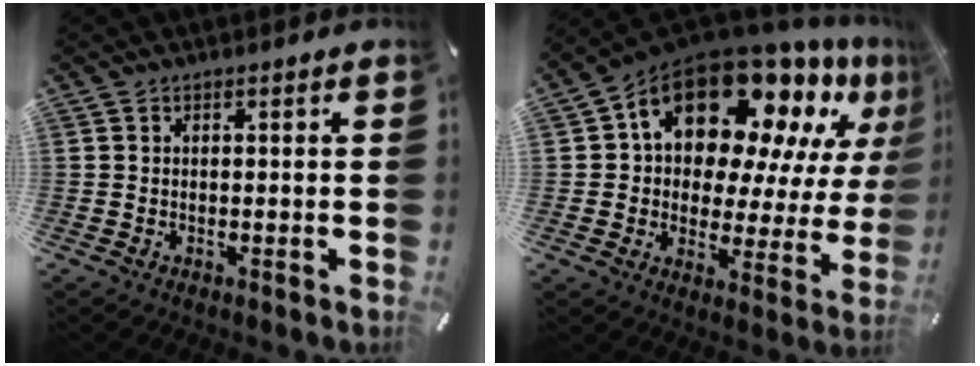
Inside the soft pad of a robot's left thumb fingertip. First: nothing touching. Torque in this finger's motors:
{"motor_torque": [1.58, 1.58, 2.11, -0.31, 0.26]}